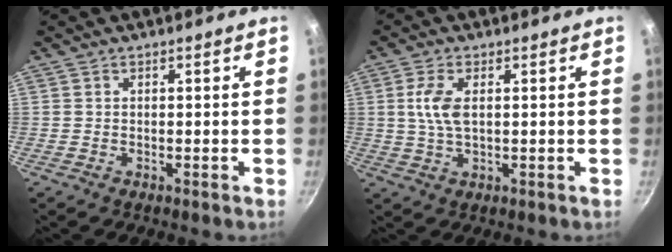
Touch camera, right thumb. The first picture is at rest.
{"total": 5.5, "force": [1.0, 2.5, 4.8], "torque": [-0.104, 0.003, 0.018]}